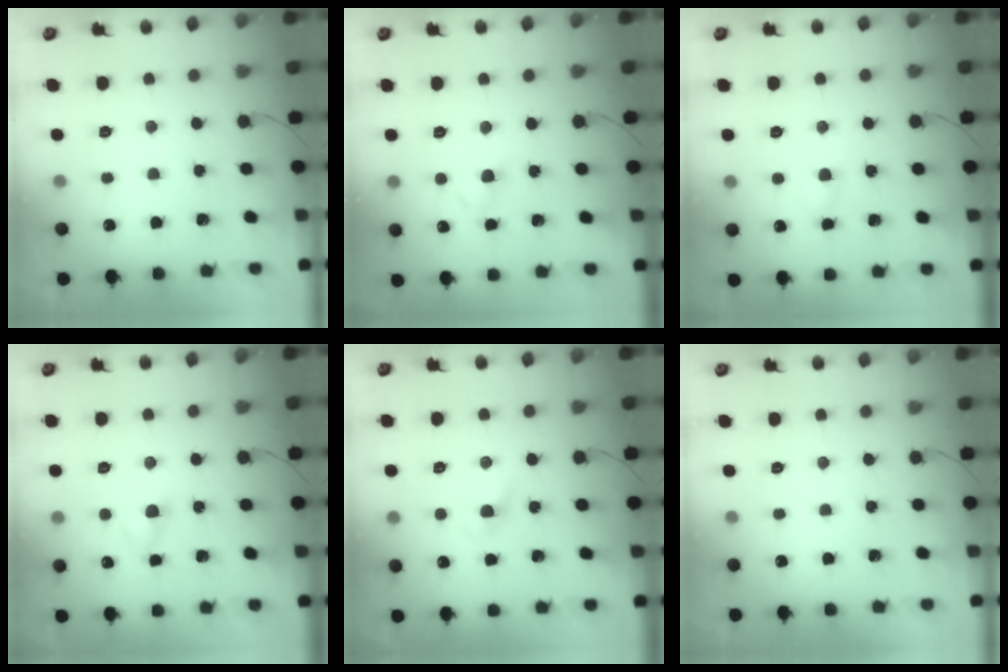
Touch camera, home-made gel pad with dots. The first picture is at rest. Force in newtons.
{"total": 3.0, "press": 2.7, "slide": 1.2}
{"total": 2.9, "press": 2.8, "slide": 0.8}
{"total": 2.1, "press": 1.9, "slide": 0.9}
{"total": 1.9, "press": 1.8, "slide": 0.8}
{"total": 0.0}